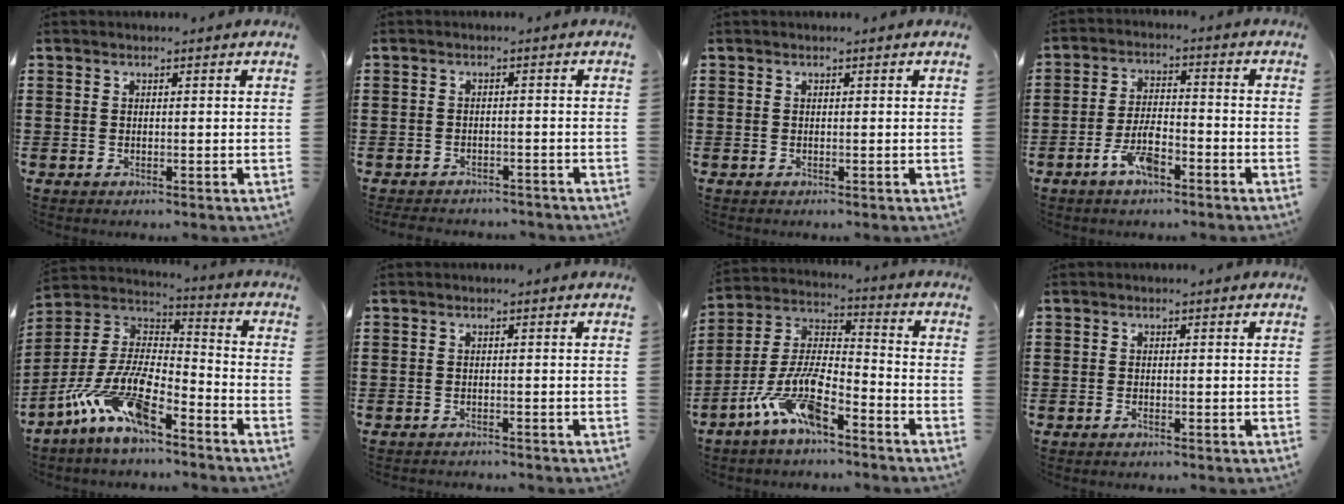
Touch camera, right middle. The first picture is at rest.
{"total": 2.8, "force": [-2.7, 0.6, -0.2], "torque": [-0.004, 0.000, -0.060]}
{"total": 0.0}
{"total": 6.4, "force": [-3.8, 2.2, 4.7], "torque": [-0.107, 0.004, -0.077]}
{"total": 12.7, "force": [-9.1, 3.5, 8.1], "torque": [-0.191, 0.007, -0.186]}
{"total": 1.0, "force": [-1.0, 0.1, -0.1], "torque": [-0.002, 0.003, -0.022]}
{"total": 11.1, "force": [-7.2, 3.3, 7.7], "torque": [-0.174, 0.002, -0.143]}
{"total": 0.6, "force": [-0.5, 0.2, 0.2], "torque": [-0.006, -0.002, -0.011]}